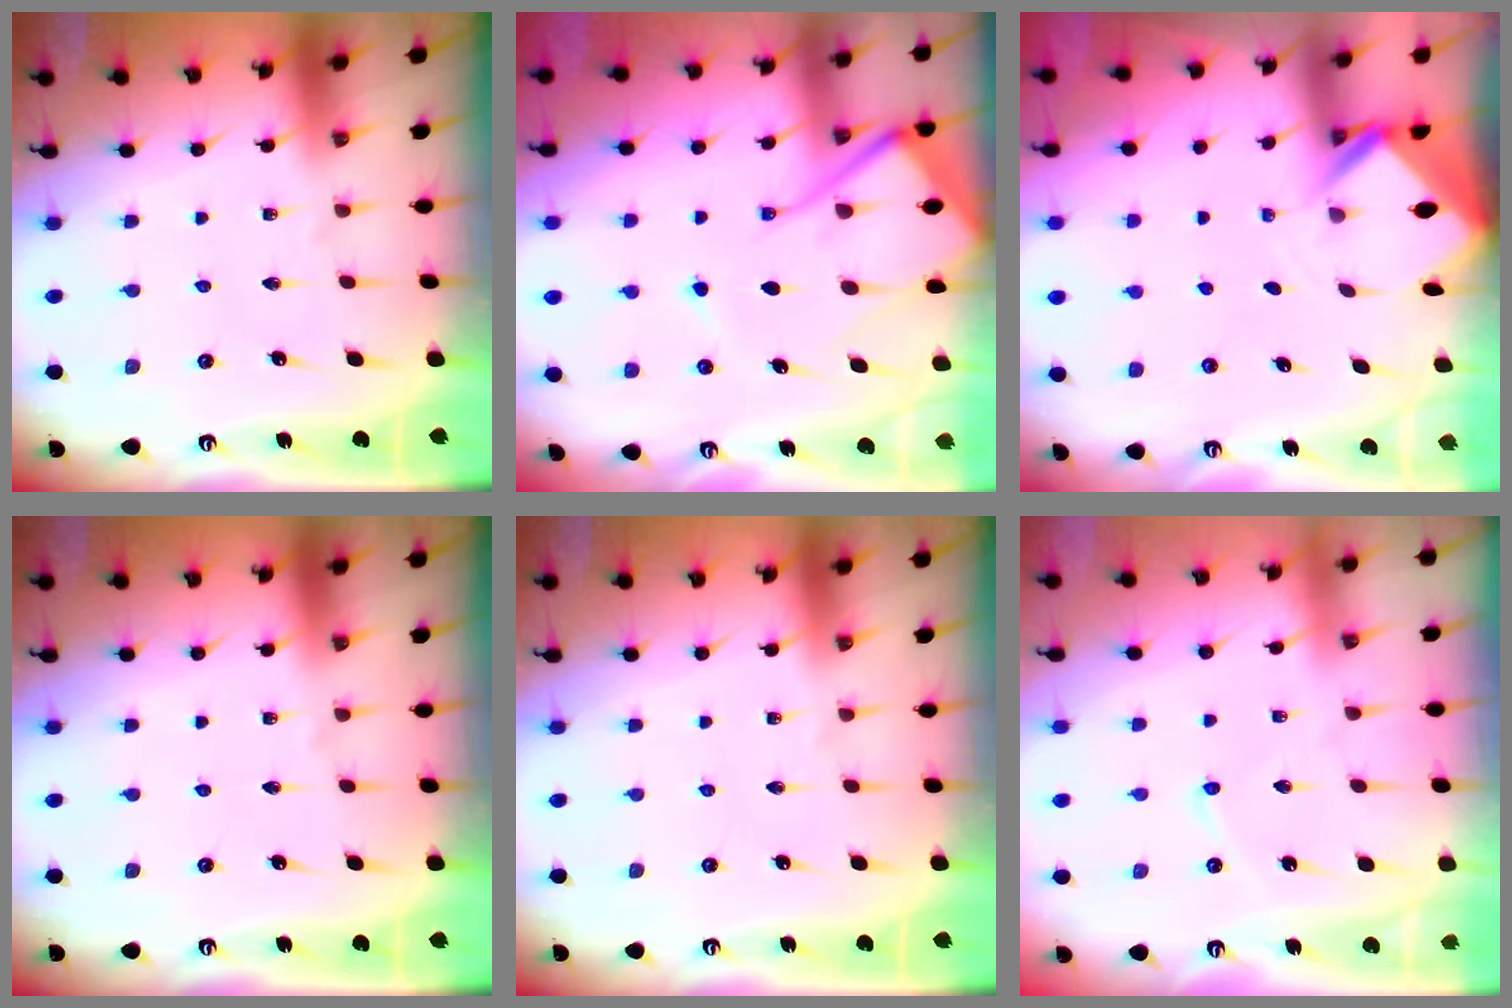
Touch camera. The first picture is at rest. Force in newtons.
{"total": 13.7, "press": 13.6, "slide": 1.6}
{"total": 2.7, "press": 2.7, "slide": 0.2}
{"total": 0.0}
{"total": 0.0}
{"total": 4.0, "press": 4.0, "slide": 0.4}